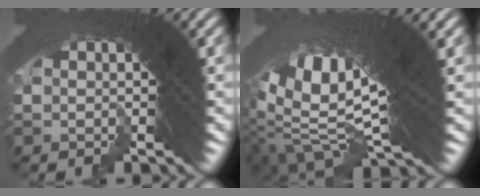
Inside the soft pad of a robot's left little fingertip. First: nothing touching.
{"total": 18.5, "force": [1.1, 9.4, 15.9], "torque": [-0.301, -0.038, 0.037]}